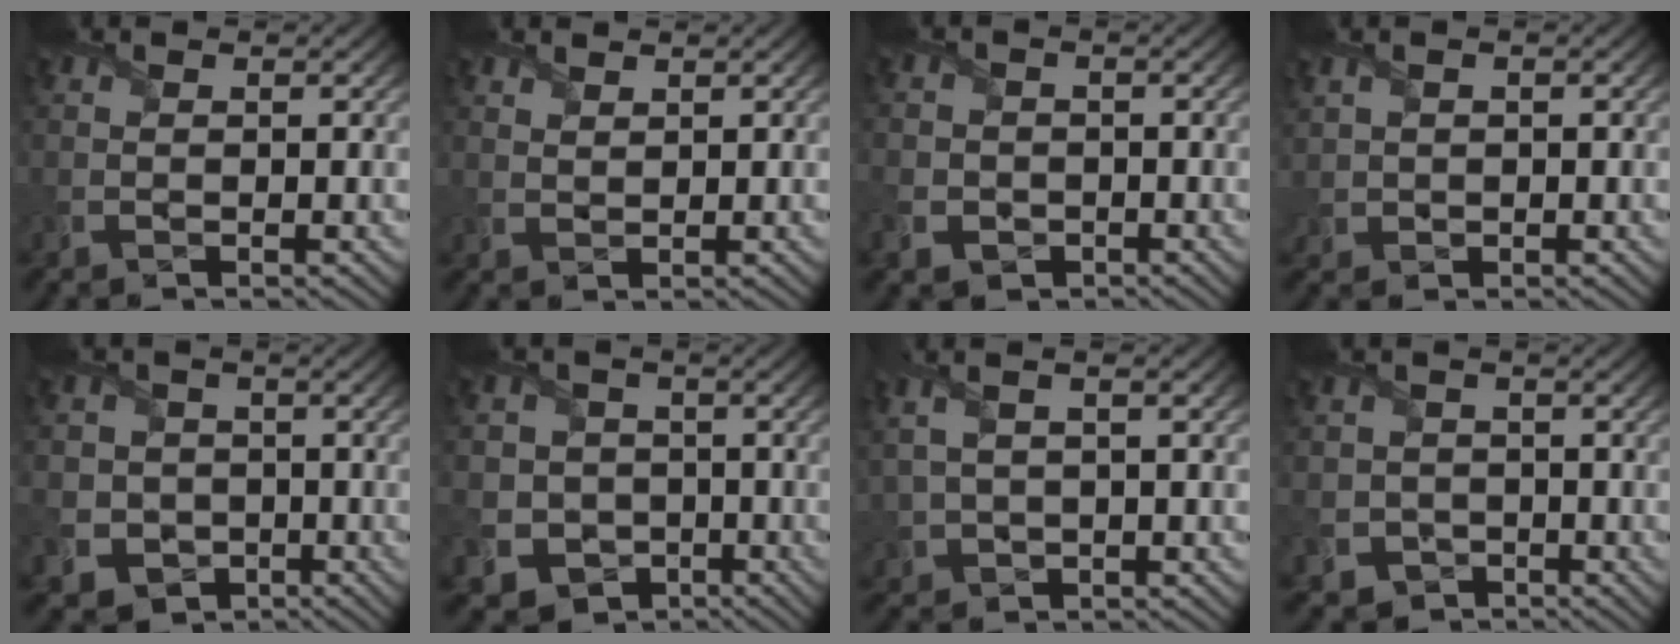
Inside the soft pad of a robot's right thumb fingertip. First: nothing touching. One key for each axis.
{"total": 1.4, "fx": 1.2, "fy": 0.7, "fz": 0.4, "tx": -0.010, "ty": 0.000, "tz": 0.026}
{"total": 4.1, "fx": -1.4, "fy": 3.8, "fz": 0.7, "tx": -0.031, "ty": 0.002, "tz": -0.046}
{"total": 1.7, "fx": 0.5, "fy": 1.5, "fz": 0.7, "tx": -0.027, "ty": 0.000, "tz": 0.010}
{"total": 7.1, "fx": -1.8, "fy": 6.7, "fz": 1.4, "tx": -0.062, "ty": -0.005, "tz": -0.061}
{"total": 8.5, "fx": -2.3, "fy": 7.9, "fz": 1.9, "tx": -0.075, "ty": -0.009, "tz": -0.068}
{"total": 5.2, "fx": 0.9, "fy": 2.7, "fz": 4.3, "tx": -0.114, "ty": 0.000, "tz": 0.030}
{"total": 4.9, "fx": -1.8, "fy": 4.5, "fz": 0.4, "tx": -0.027, "ty": -0.003, "tz": -0.060}